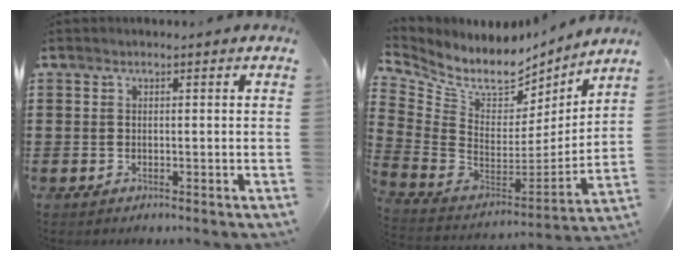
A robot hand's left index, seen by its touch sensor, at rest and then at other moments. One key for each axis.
{"total": 7.6, "fx": 5.8, "fy": 3.8, "fz": 3.1, "tx": -0.089, "ty": -0.054, "tz": 0.099}